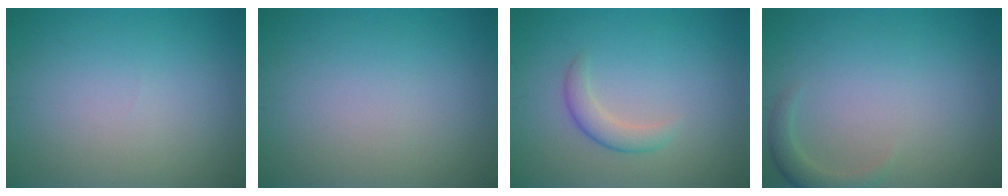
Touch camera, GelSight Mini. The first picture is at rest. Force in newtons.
{"total": 0.0}
{"total": 2.1, "press": 2.1, "slide": 0.0}
{"total": 1.8, "press": 1.8, "slide": 0.3}